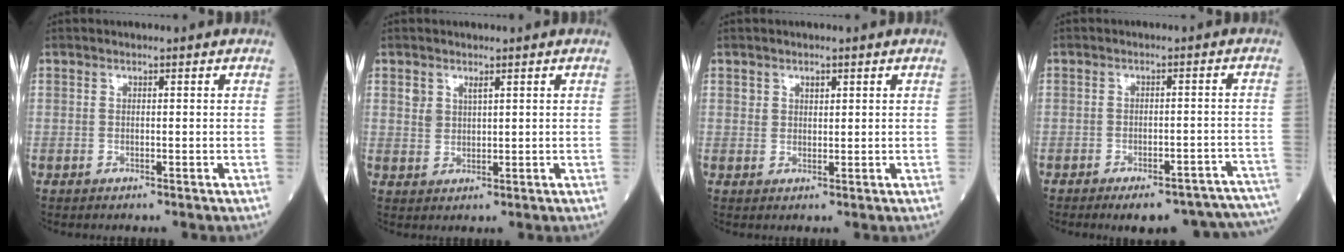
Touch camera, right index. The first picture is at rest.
{"total": 2.1, "force": [1.3, 1.1, 1.2], "torque": [-0.027, 0.002, 0.032]}
{"total": 1.5, "force": [0.9, 1.0, 0.7], "torque": [-0.008, -0.002, 0.015]}
{"total": 16.0, "force": [-14.3, 3.8, 6.1], "torque": [-0.020, 0.024, -0.164]}